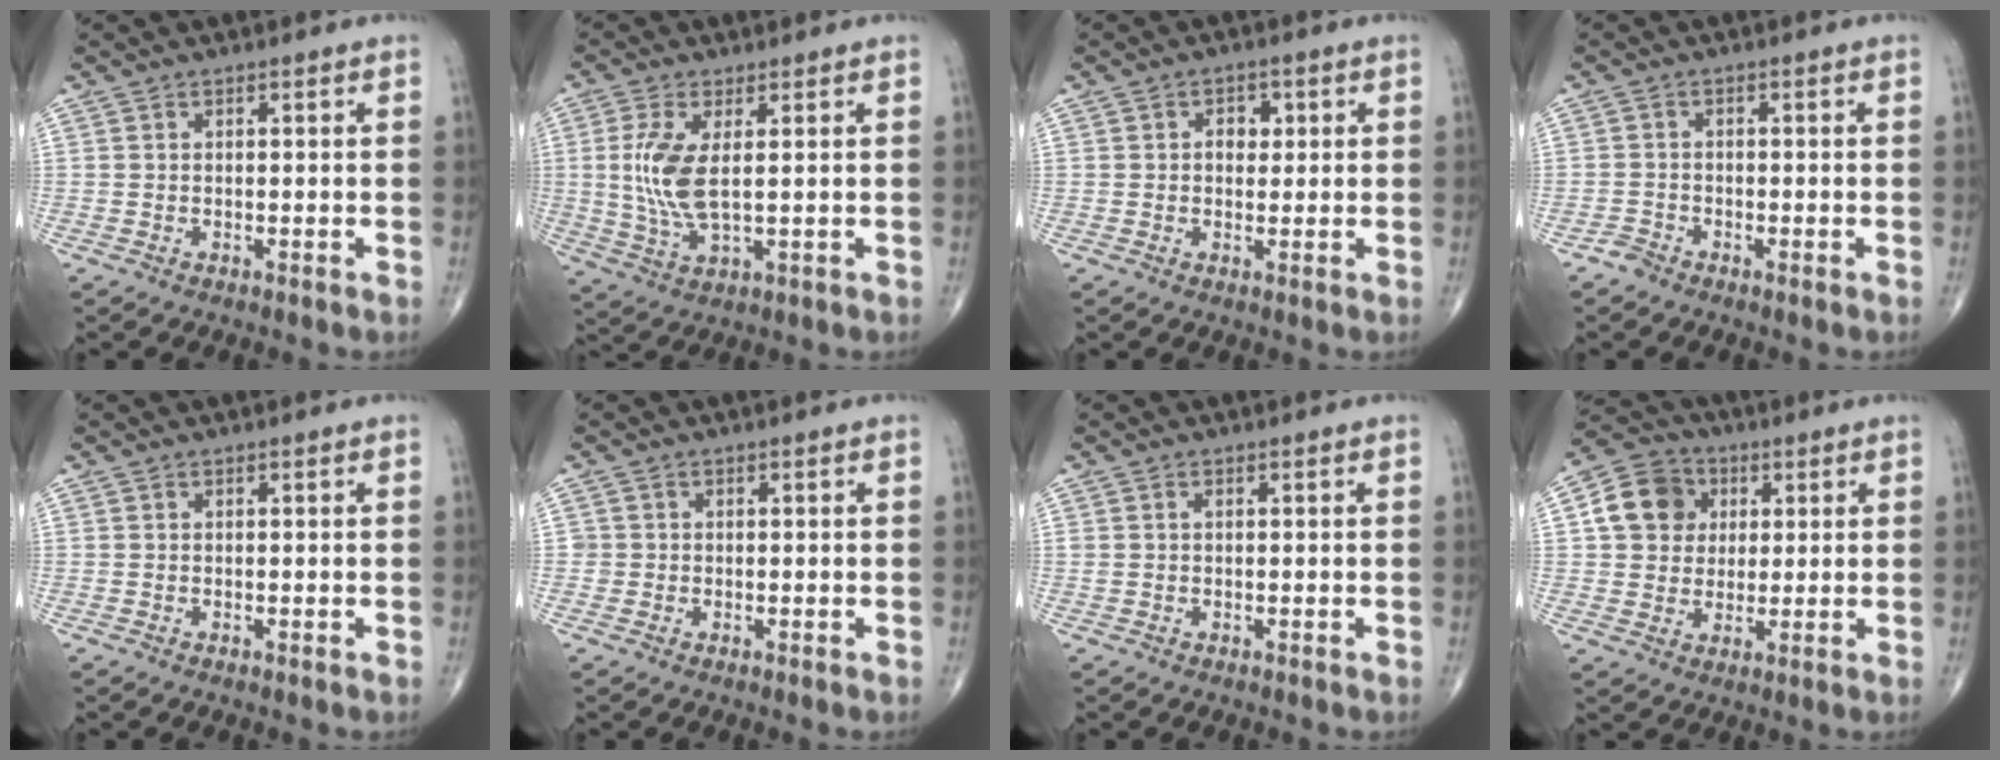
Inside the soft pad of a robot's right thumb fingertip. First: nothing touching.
{"total": 8.6, "force": [1.1, 3.3, 7.9], "torque": [-0.184, -0.012, 0.028]}
{"total": 3.1, "force": [0.6, 2.3, 1.9], "torque": [-0.010, 0.002, 0.005]}
{"total": 1.4, "force": [-1.2, 0.6, -0.1], "torque": [0.003, 0.000, -0.030]}
{"total": 0.0}
{"total": 1.2, "force": [-0.2, 1.1, -0.1], "torque": [0.009, 0.006, -0.007]}
{"total": 0.6, "force": [0.1, 0.3, 0.4], "torque": [-0.011, 0.003, 0.004]}
{"total": 10.4, "force": [2.4, 9.1, 4.5], "torque": [-0.058, 0.002, 0.032]}